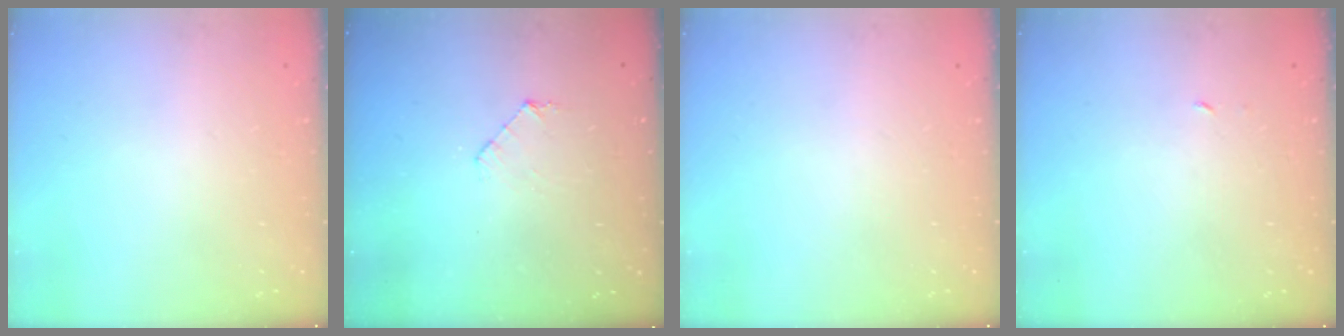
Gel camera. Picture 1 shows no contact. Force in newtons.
{"total": 6.2, "press": 6.1, "slide": 0.6}
{"total": 0.0}
{"total": 1.8, "press": 1.8, "slide": 0.1}